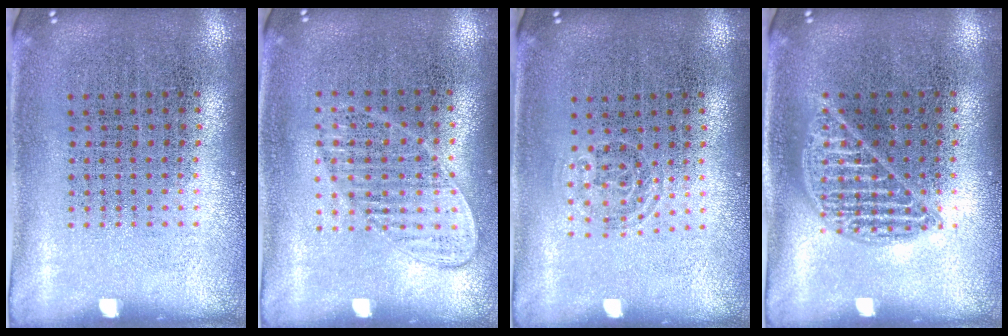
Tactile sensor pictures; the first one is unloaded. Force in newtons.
{"total": 1.0, "press": 1.0, "slide": 0.3}
{"total": 0.7, "press": 0.5, "slide": 0.5}
{"total": 1.0, "press": 1.0, "slide": 0.1}